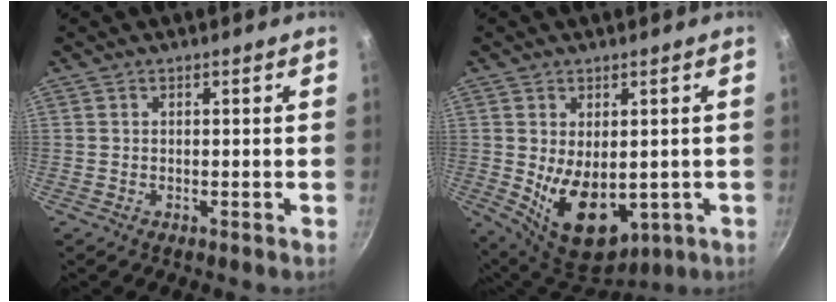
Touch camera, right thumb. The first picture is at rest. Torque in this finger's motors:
{"motor_torque": [-0.24, 1.16, 0.88, 0.70, 0.37]}